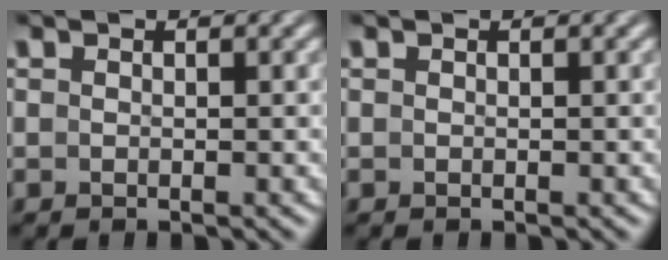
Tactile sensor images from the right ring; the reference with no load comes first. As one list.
[{"total": 0.0}]